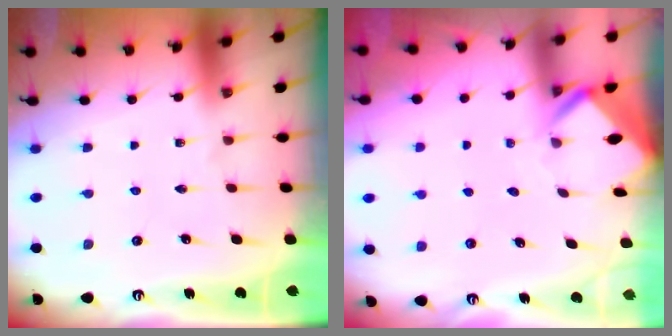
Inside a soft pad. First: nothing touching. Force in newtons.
{"total": 2.9, "press": 2.9, "slide": 0.2}